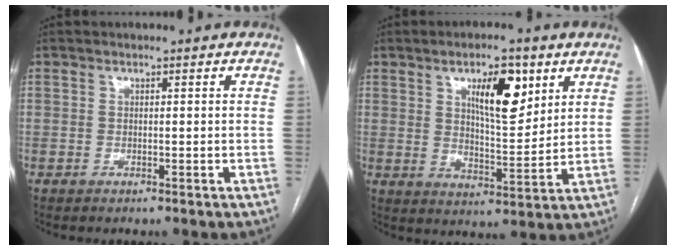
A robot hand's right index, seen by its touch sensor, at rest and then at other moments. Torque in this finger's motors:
{"motor_torque": [0.52, 0.41, 0.44, 0.10]}